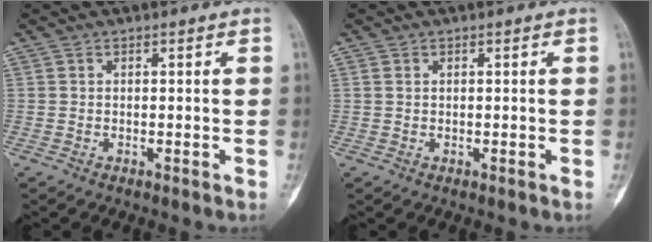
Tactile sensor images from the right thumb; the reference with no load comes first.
{"total": 0.8, "force": [0.3, 0.6, 0.4], "torque": [-0.007, 0.004, 0.009]}